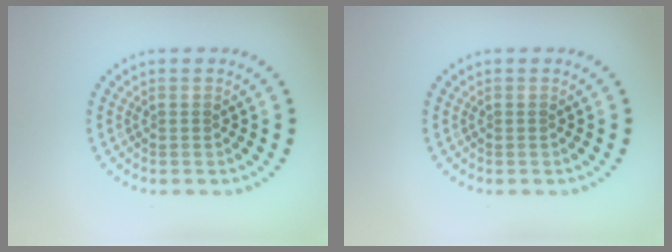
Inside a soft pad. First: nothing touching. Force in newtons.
{"total": 0.0}